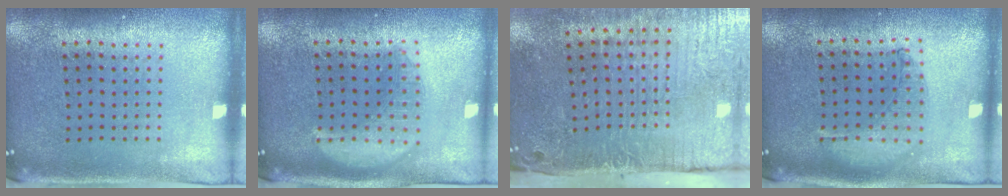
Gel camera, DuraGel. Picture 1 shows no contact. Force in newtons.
{"total": 3.0, "press": 3.0, "slide": 0.4}
{"total": 5.4, "press": 4.4, "slide": 3.1}
{"total": 0.9, "press": 0.9, "slide": 0.2}